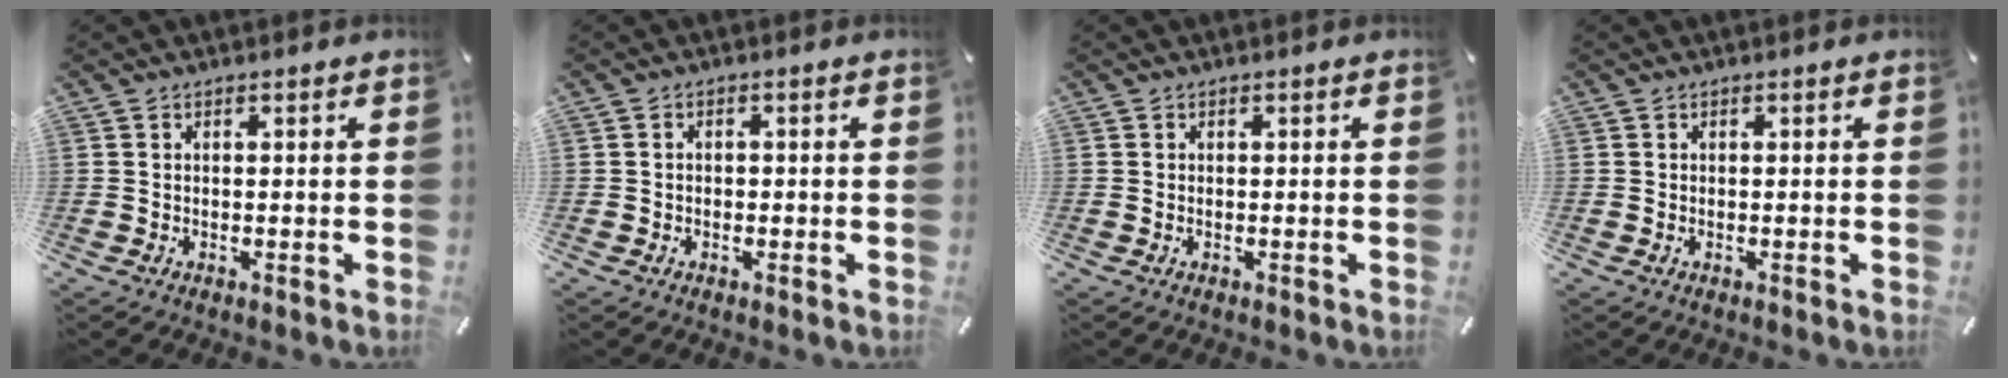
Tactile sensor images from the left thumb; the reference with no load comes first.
{"total": 1.2, "force": [-0.2, 1.0, 0.7], "torque": [-0.015, 0.005, -0.005]}
{"total": 0.0}
{"total": 0.0}